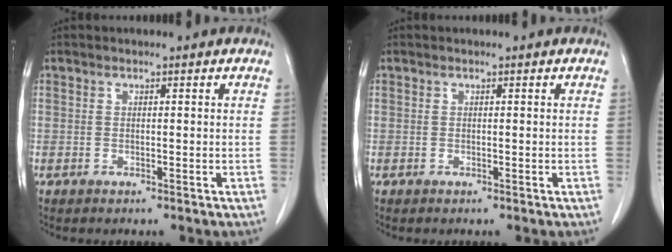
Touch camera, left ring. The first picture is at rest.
{"total": 0.0}